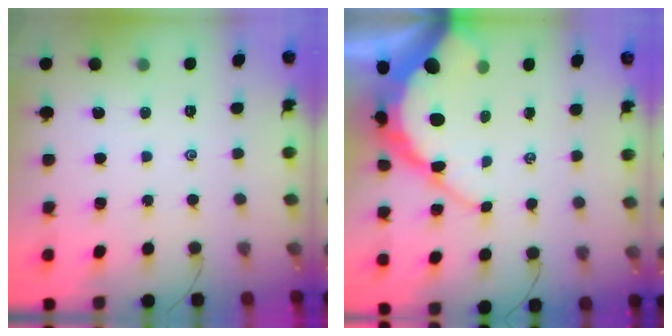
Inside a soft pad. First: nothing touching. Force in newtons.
{"total": 15.1, "press": 15.1, "slide": 1.2}